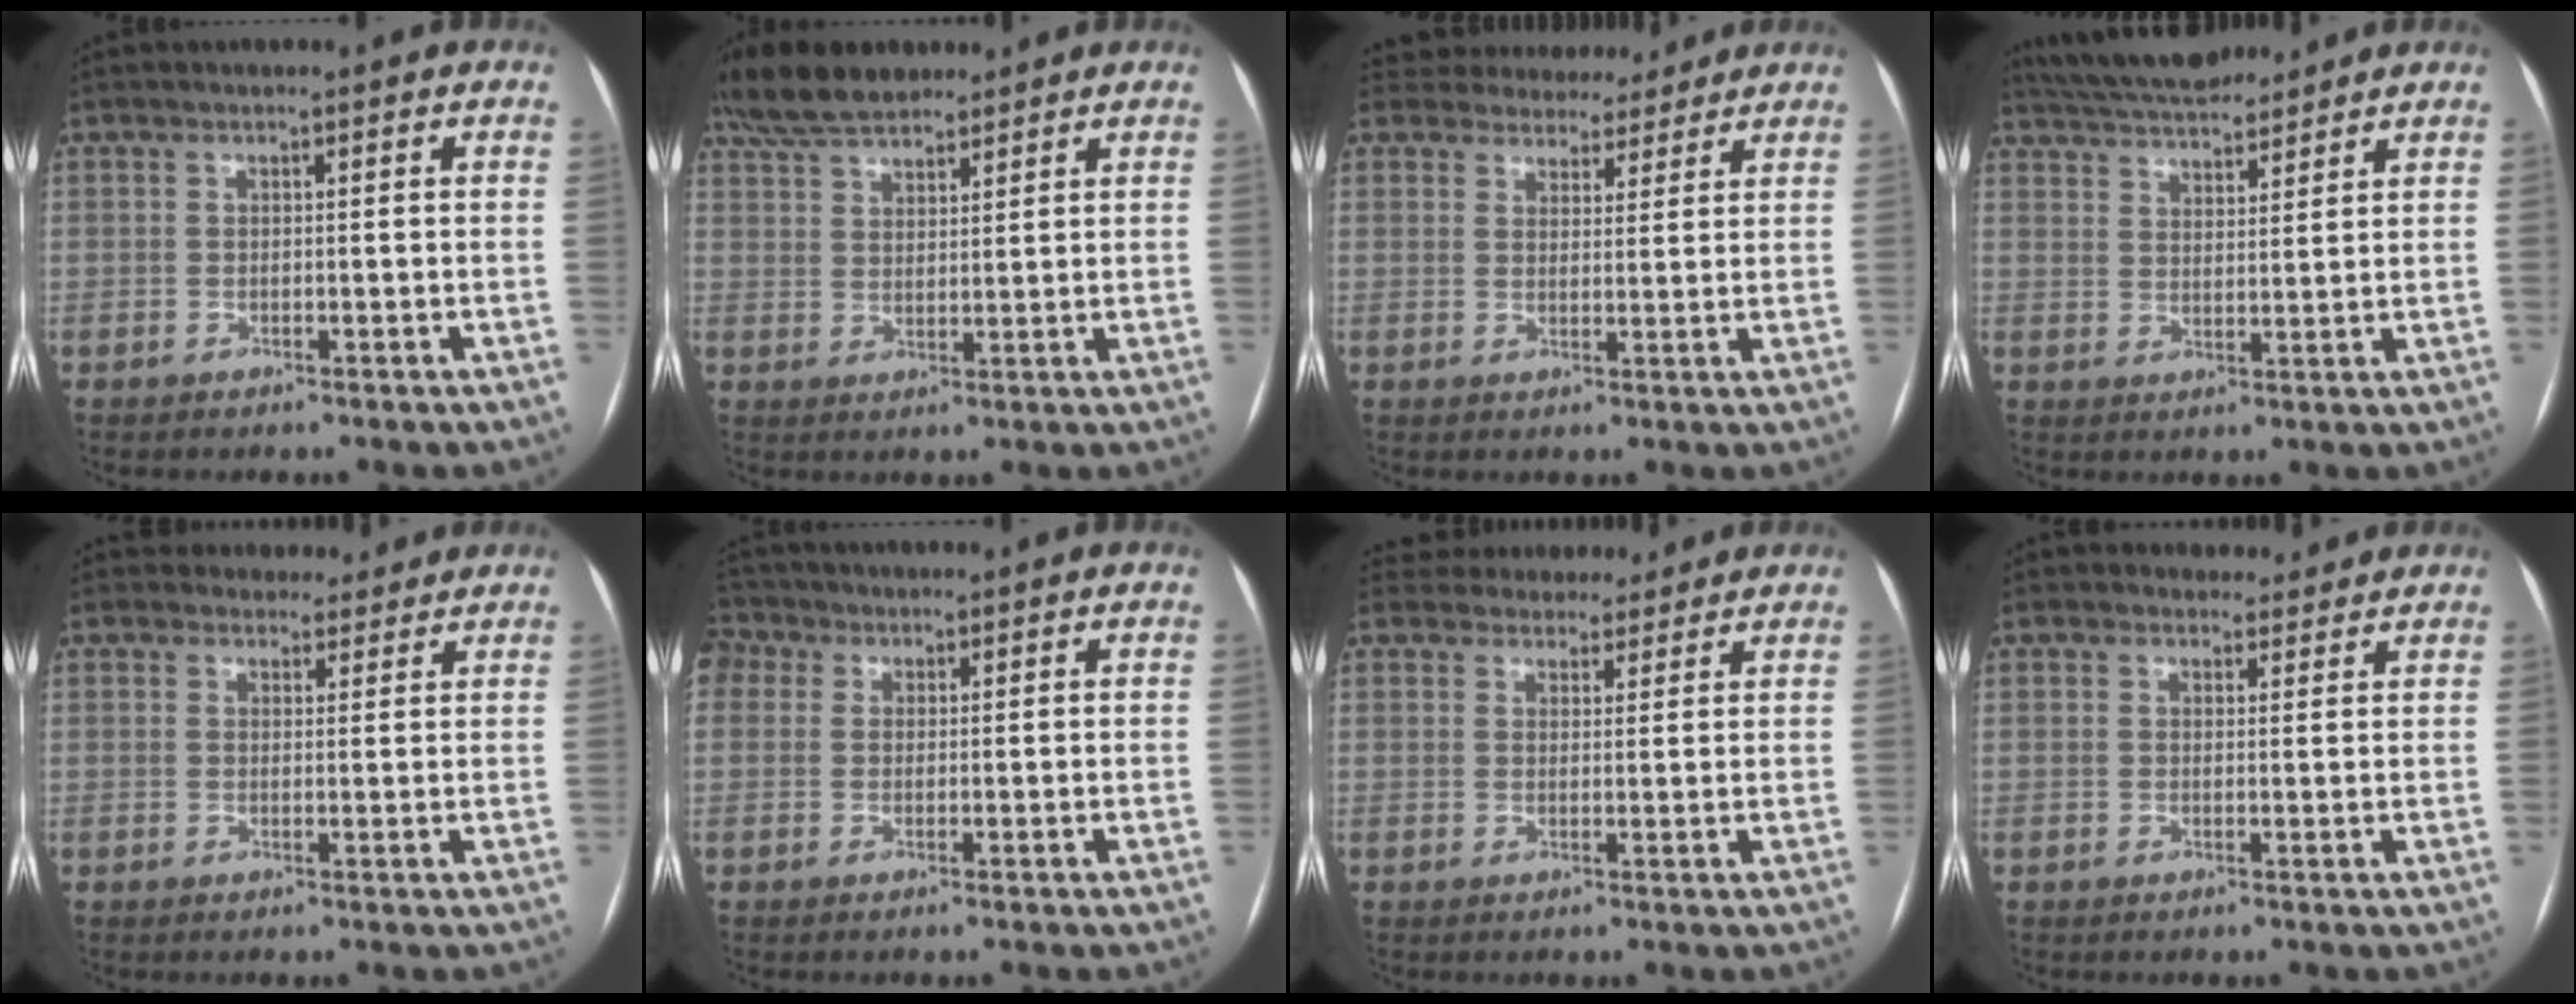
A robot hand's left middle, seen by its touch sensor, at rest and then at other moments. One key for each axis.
{"total": 9.2, "fx": 7.6, "fy": 3.1, "fz": 4.1, "tx": -0.079, "ty": 0.026, "tz": 0.138}
{"total": 9.5, "fx": 8.8, "fy": 3.4, "fz": 0.9, "tx": 0.004, "ty": 0.010, "tz": 0.114}
{"total": 11.8, "fx": 10.8, "fy": 2.3, "fz": 4.3, "tx": -0.077, "ty": 0.023, "tz": 0.177}
{"total": 4.9, "fx": 4.4, "fy": 2.1, "fz": -0.4, "tx": 0.016, "ty": 0.003, "tz": 0.046}
{"total": 4.7, "fx": 2.1, "fy": 3.8, "fz": 1.6, "tx": -0.044, "ty": 0.024, "tz": 0.042}
{"total": 8.7, "fx": 8.1, "fy": 3.2, "fz": 0.9, "tx": 0.007, "ty": 0.015, "tz": 0.102}
{"total": 3.4, "fx": 3.1, "fy": 1.5, "fz": -0.3, "tx": 0.009, "ty": 0.002, "tz": 0.032}